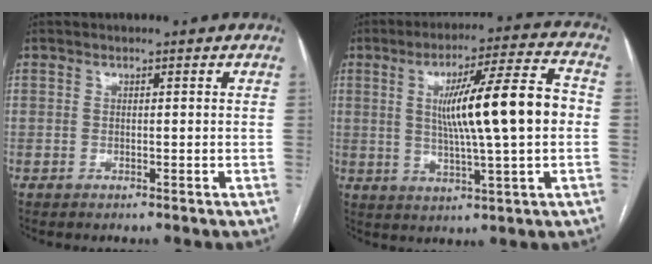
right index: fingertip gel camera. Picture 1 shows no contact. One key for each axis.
{"total": 14.7, "fx": 1.0, "fy": 0.5, "fz": 14.6, "tx": -0.235, "ty": 0.014, "tz": 0.018}